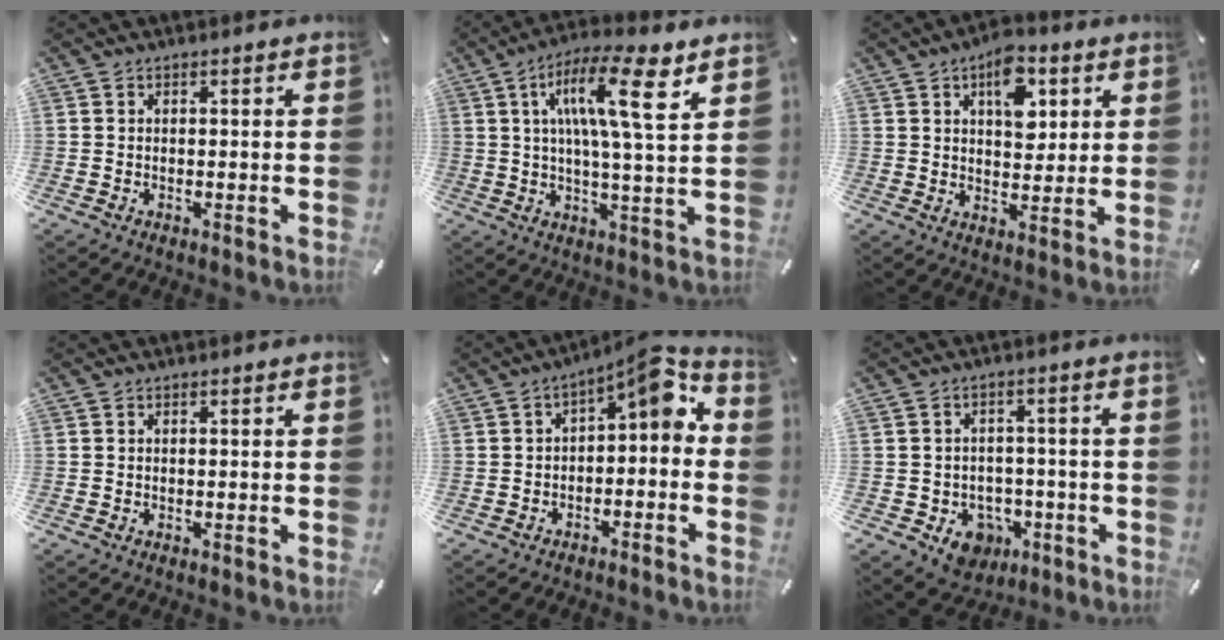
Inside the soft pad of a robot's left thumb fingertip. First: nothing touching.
{"total": 14.9, "force": [6.0, 3.0, 13.2], "torque": [-0.227, -0.014, 0.092]}
{"total": 10.1, "force": [4.1, 6.3, 6.7], "torque": [-0.077, -0.010, 0.066]}
{"total": 0.0}
{"total": 7.1, "force": [1.9, 3.1, 6.1], "torque": [-0.081, -0.018, 0.024]}
{"total": 6.6, "force": [-2.1, 5.9, 2.0], "torque": [-0.030, 0.010, -0.034]}